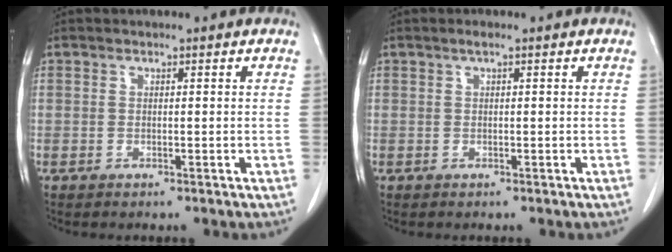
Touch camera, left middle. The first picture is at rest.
{"total": 0.7, "force": [0.4, 0.1, 0.6], "torque": [-0.013, 0.004, 0.003]}